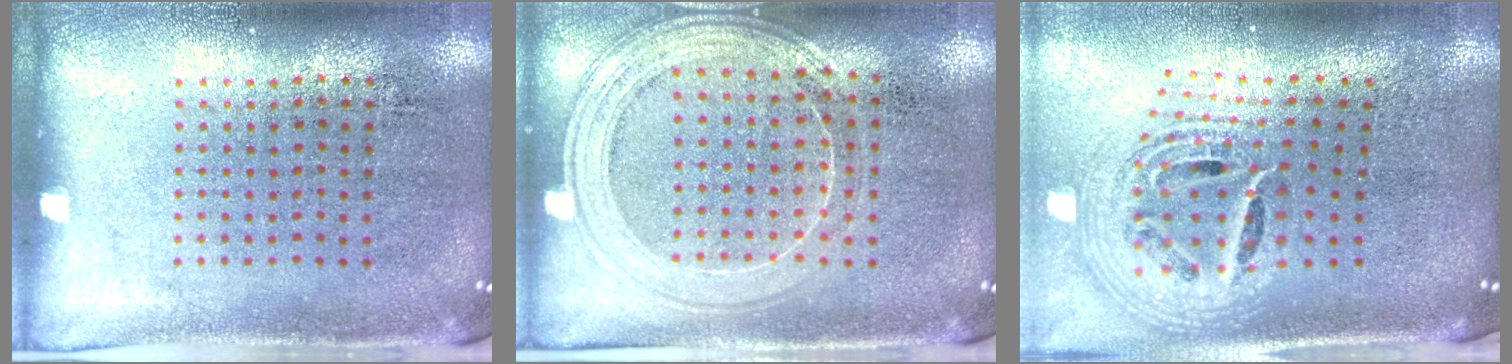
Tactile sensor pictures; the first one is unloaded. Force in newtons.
{"total": 1.5, "press": 1.5, "slide": 0.4}
{"total": 2.6, "press": 1.9, "slide": 1.9}